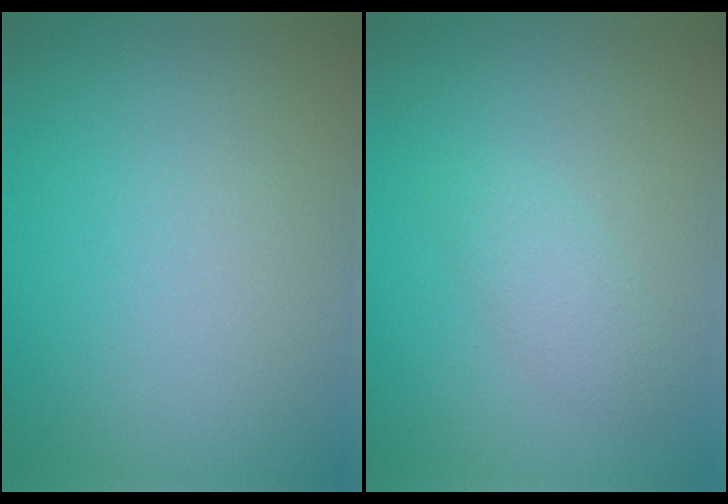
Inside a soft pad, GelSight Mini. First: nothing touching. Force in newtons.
{"total": 1.7, "press": 1.7, "slide": 0.1}